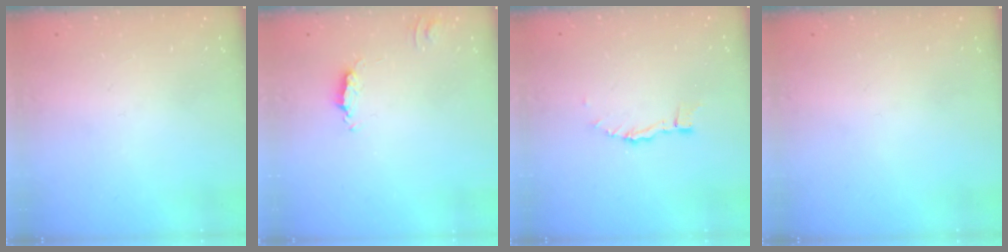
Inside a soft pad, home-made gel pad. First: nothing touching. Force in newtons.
{"total": 2.0, "press": 2.0, "slide": 0.2}
{"total": 3.8, "press": 3.8, "slide": 0.3}
{"total": 0.0}